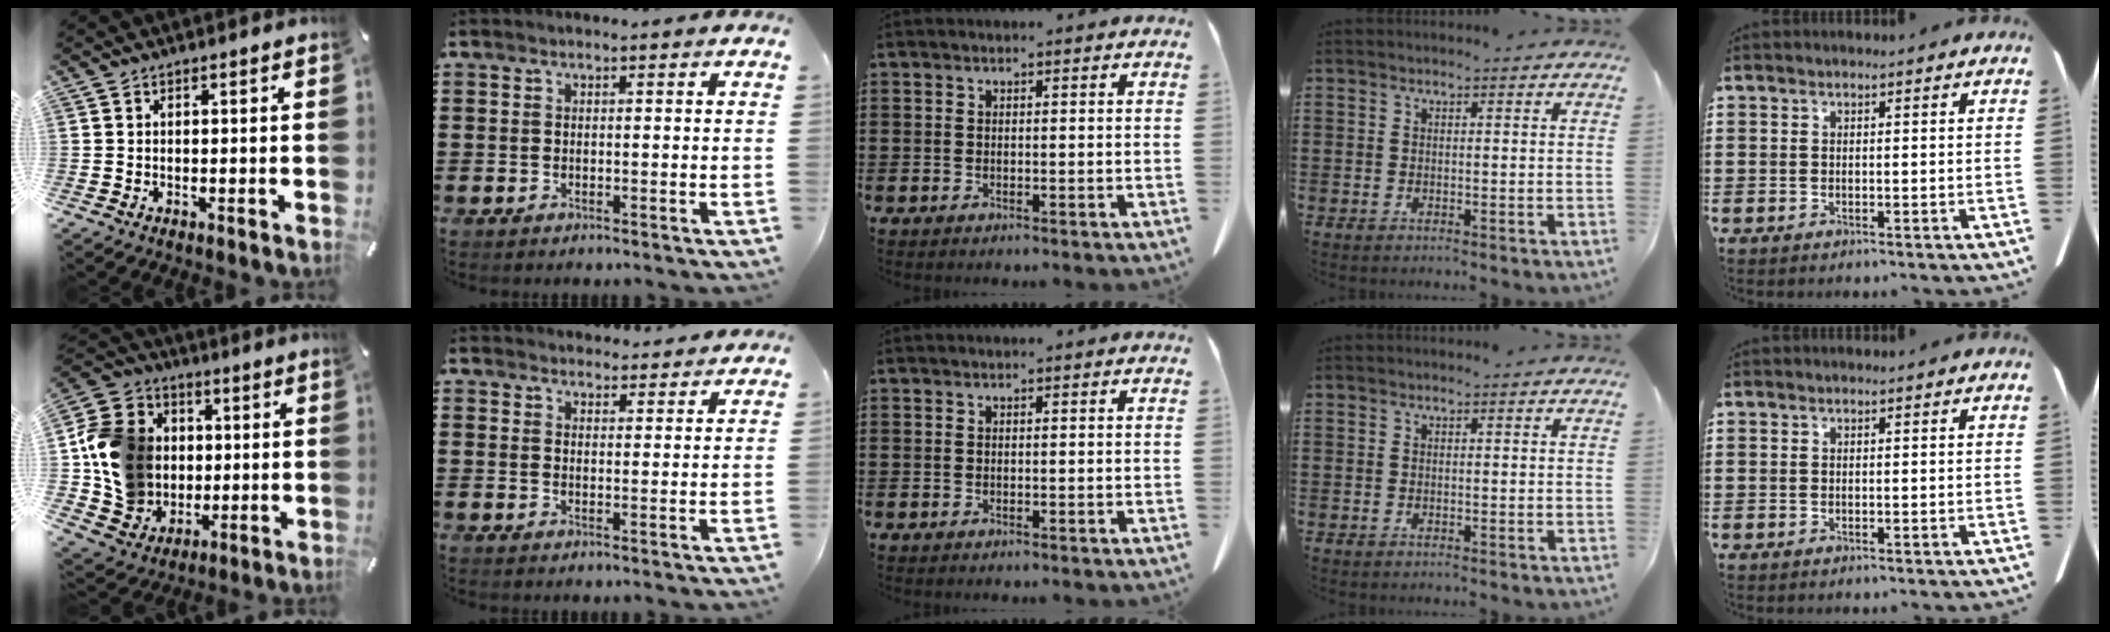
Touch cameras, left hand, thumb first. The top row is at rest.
{"thumb": {"total": 15.3, "force": [0.2, 14.0, 6.3], "torque": [-0.129, 0.011, 0.013]}, "index": {"total": 3.3, "force": [3.3, 0.6, 0.0], "torque": [-0.011, -0.010, 0.062]}}